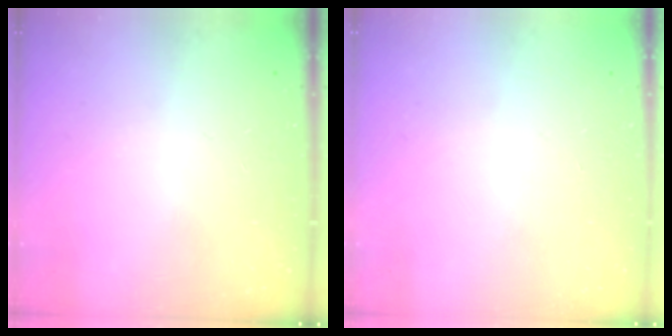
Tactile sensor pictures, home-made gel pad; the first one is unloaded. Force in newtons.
{"total": 0.0}